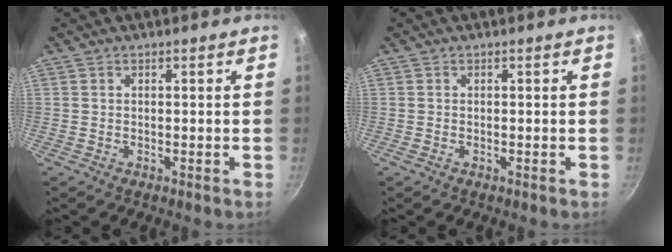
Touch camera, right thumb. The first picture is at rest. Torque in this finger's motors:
{"motor_torque": [0.95, 0.17, 0.52, -0.77, 0.05]}